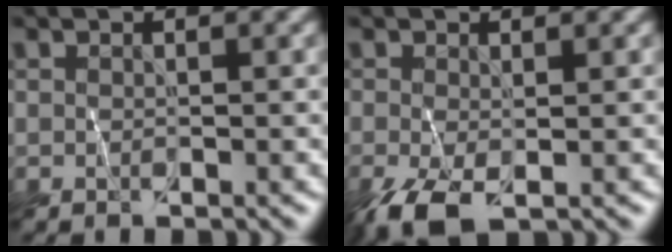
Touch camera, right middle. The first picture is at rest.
{"total": 3.5, "force": [-1.6, 1.5, 2.7], "torque": [-0.072, -0.012, -0.028]}